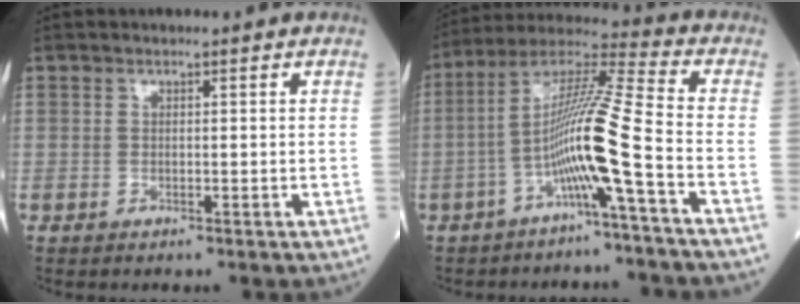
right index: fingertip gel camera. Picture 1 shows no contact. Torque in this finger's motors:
{"motor_torque": [1.81, -0.32, 0.96, 0.21]}